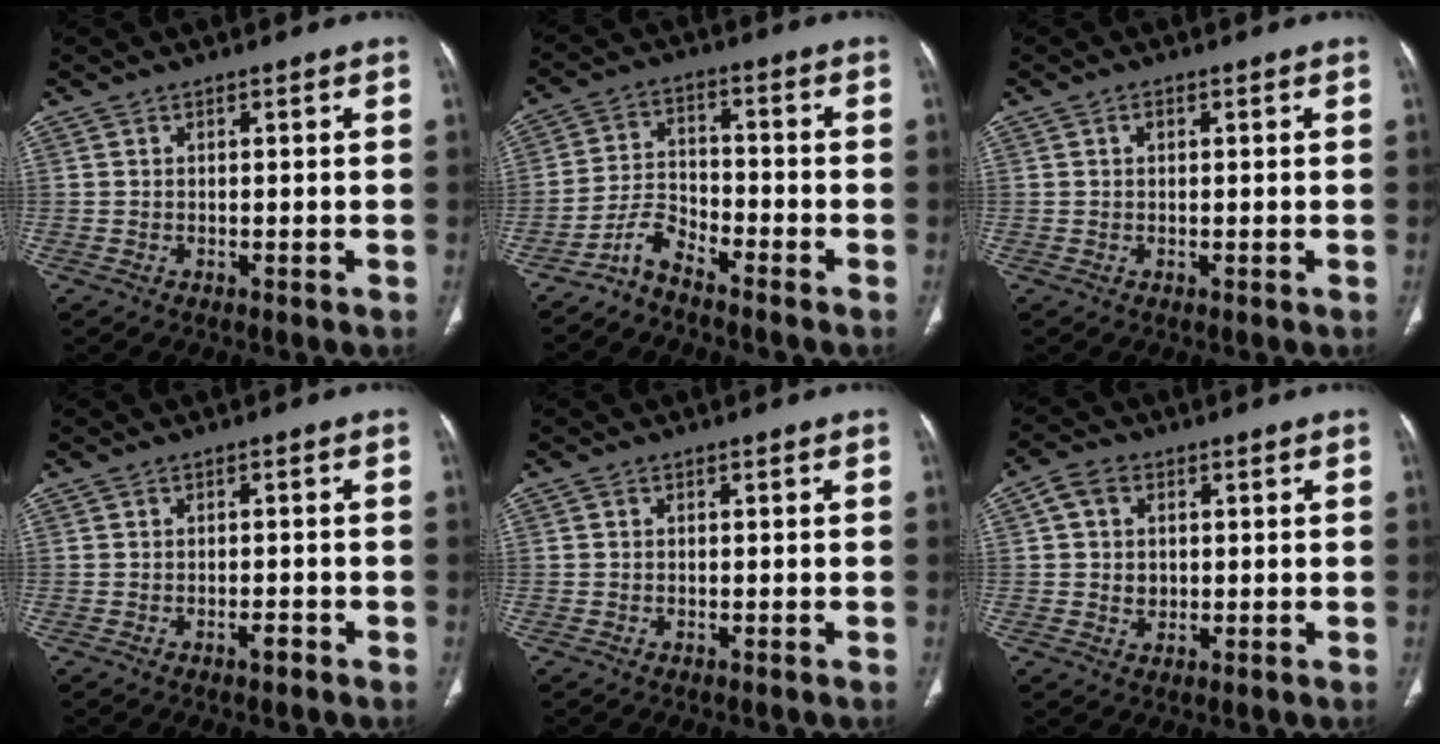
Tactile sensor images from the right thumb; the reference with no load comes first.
{"total": 5.1, "force": [-4.5, 1.3, 1.9], "torque": [-0.037, 0.038, -0.095]}
{"total": 0.7, "force": [0.2, 0.5, 0.5], "torque": [-0.006, 0.003, 0.003]}
{"total": 1.4, "force": [-0.9, 0.5, 0.9], "torque": [-0.013, 0.007, -0.013]}
{"total": 0.0}
{"total": 5.5, "force": [1.0, 4.4, 3.3], "torque": [-0.048, 0.001, 0.018]}